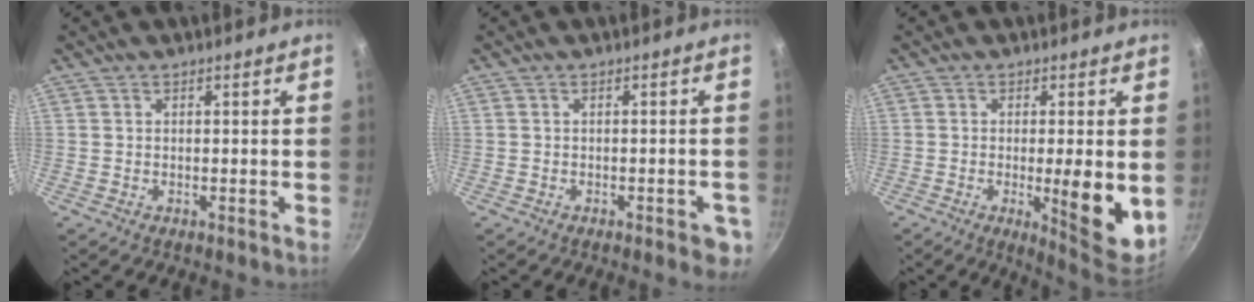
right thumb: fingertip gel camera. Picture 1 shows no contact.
{"total": 4.2, "force": [-1.8, 1.6, 3.4], "torque": [-0.030, 0.008, -0.018]}
{"total": 10.2, "force": [-1.2, 2.0, 10.0], "torque": [-0.132, -0.017, -0.011]}